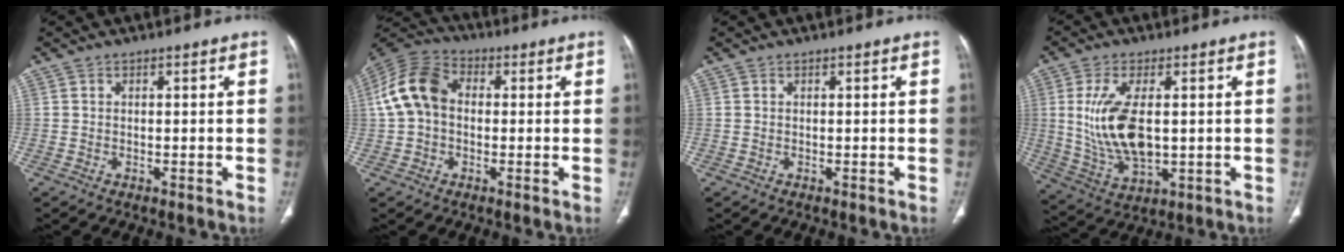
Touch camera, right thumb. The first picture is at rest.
{"total": 11.5, "force": [0.7, 8.4, 7.9], "torque": [-0.154, 0.032, 0.001]}
{"total": 0.0}
{"total": 13.0, "force": [1.0, 6.3, 11.3], "torque": [-0.230, -0.013, 0.034]}